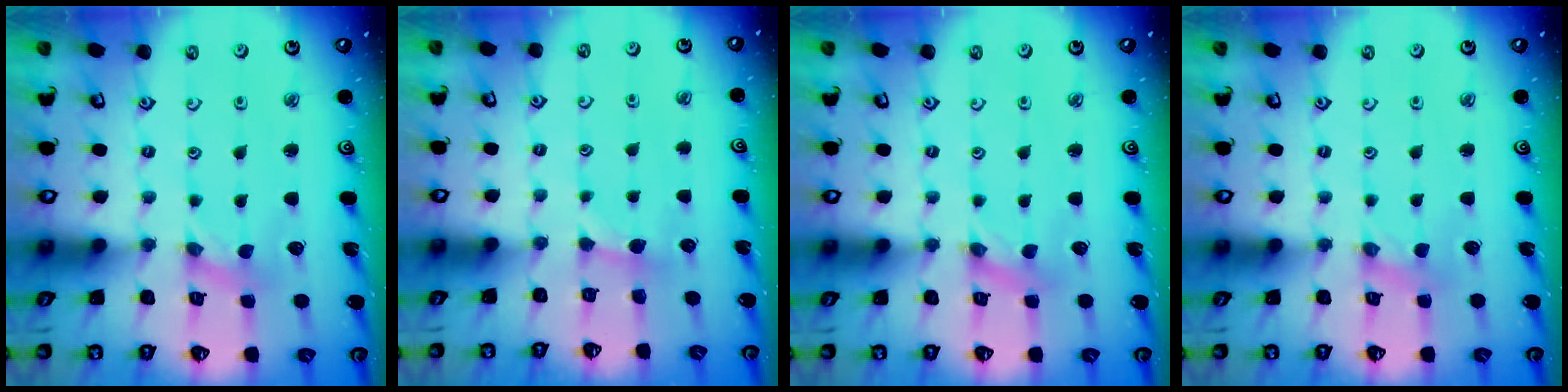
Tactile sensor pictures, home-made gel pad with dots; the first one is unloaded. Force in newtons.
{"total": 2.9, "press": 2.9, "slide": 0.4}
{"total": 0.8, "press": 0.8, "slide": 0.2}
{"total": 0.7, "press": 0.7, "slide": 0.2}